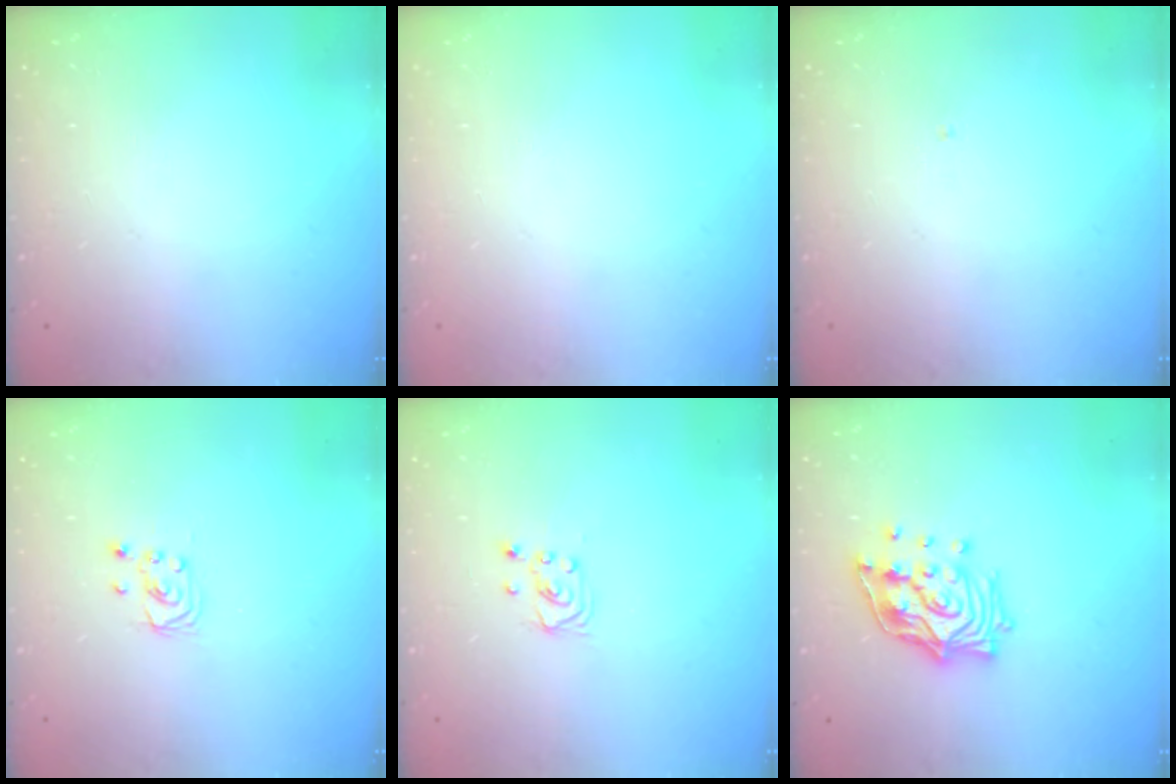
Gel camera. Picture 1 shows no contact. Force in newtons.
{"total": 0.0}
{"total": 0.0}
{"total": 2.3, "press": 2.2, "slide": 0.3}
{"total": 2.0, "press": 2.0, "slide": 0.2}
{"total": 15.8, "press": 15.7, "slide": 1.6}